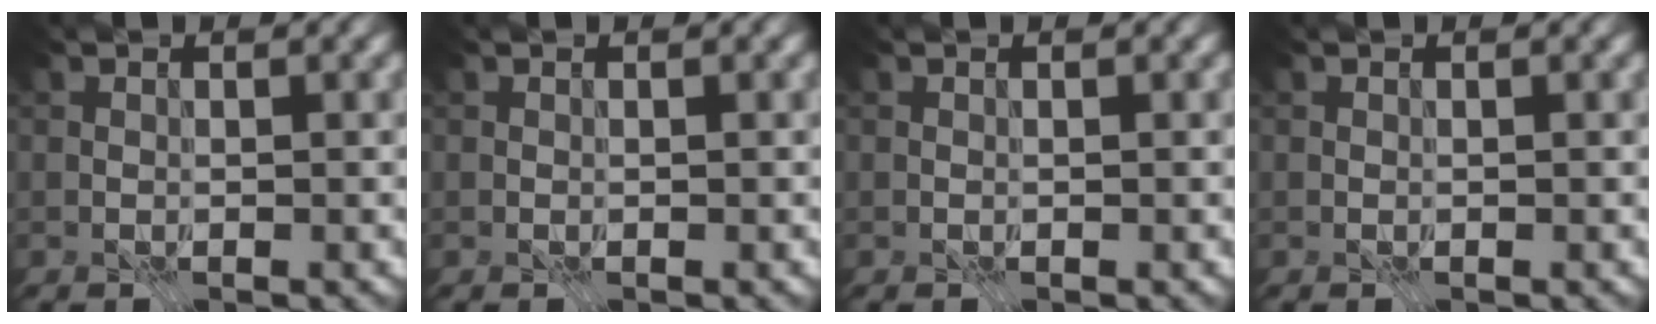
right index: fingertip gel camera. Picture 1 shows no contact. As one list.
[{"total": 0.0}, {"total": 0.0}, {"total": 0.0}]